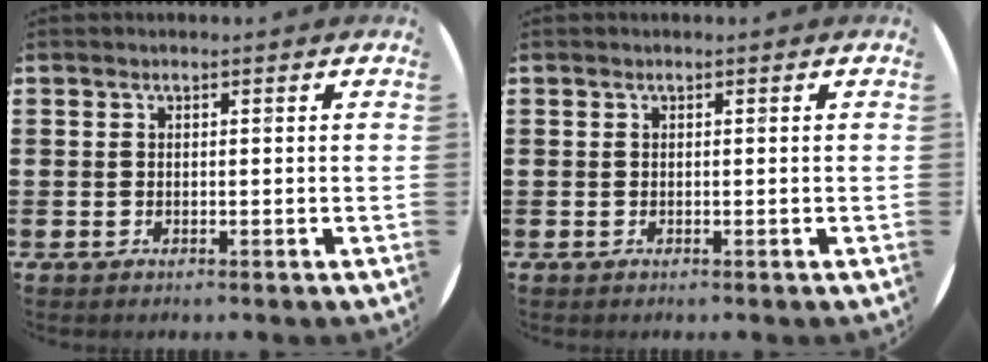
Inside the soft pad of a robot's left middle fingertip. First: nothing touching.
{"total": 0.0}